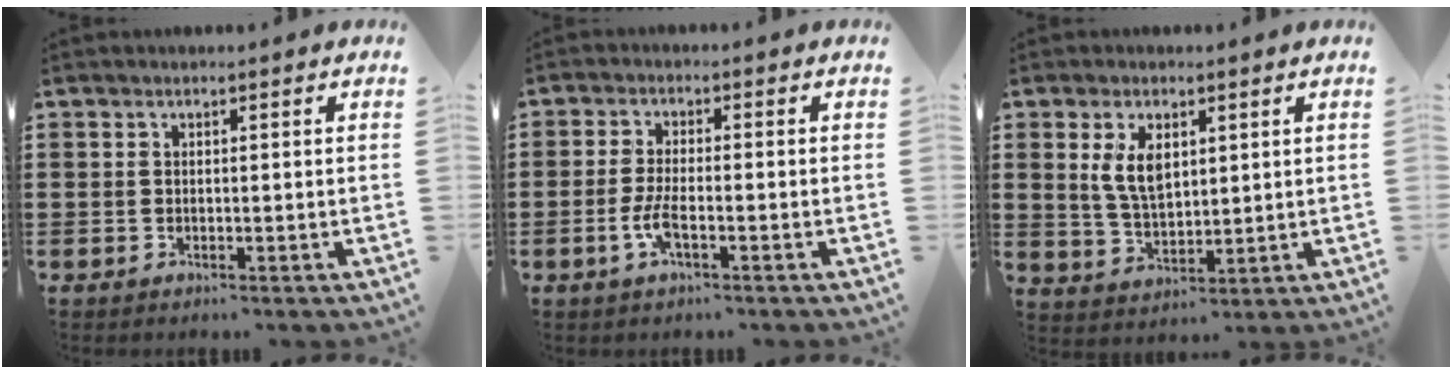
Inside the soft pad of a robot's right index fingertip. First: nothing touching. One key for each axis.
{"total": 3.8, "fx": -1.5, "fy": 0.9, "fz": 3.3, "tx": -0.083, "ty": -0.008, "tz": -0.035}
{"total": 5.6, "fx": 1.9, "fy": 2.9, "fz": 4.4, "tx": -0.095, "ty": 0.007, "tz": 0.033}